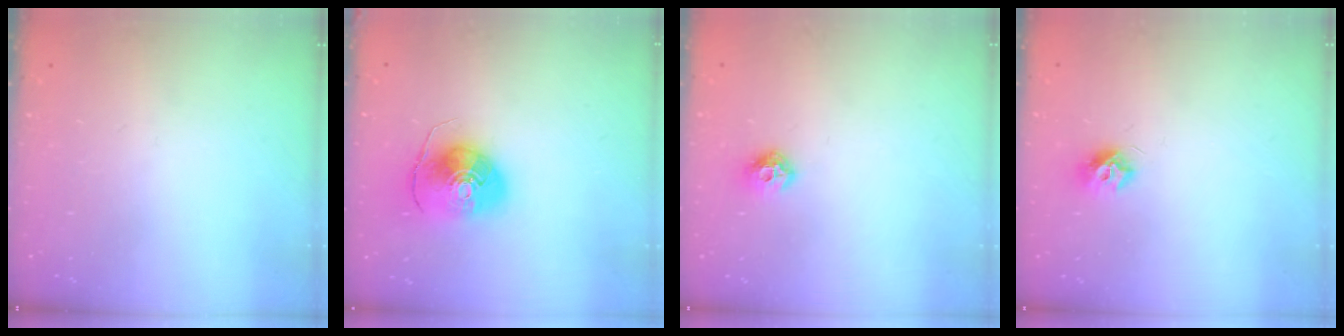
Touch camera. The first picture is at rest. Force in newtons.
{"total": 10.0, "press": 9.9, "slide": 1.4}
{"total": 6.8, "press": 6.8, "slide": 0.3}
{"total": 7.3, "press": 7.3, "slide": 0.3}